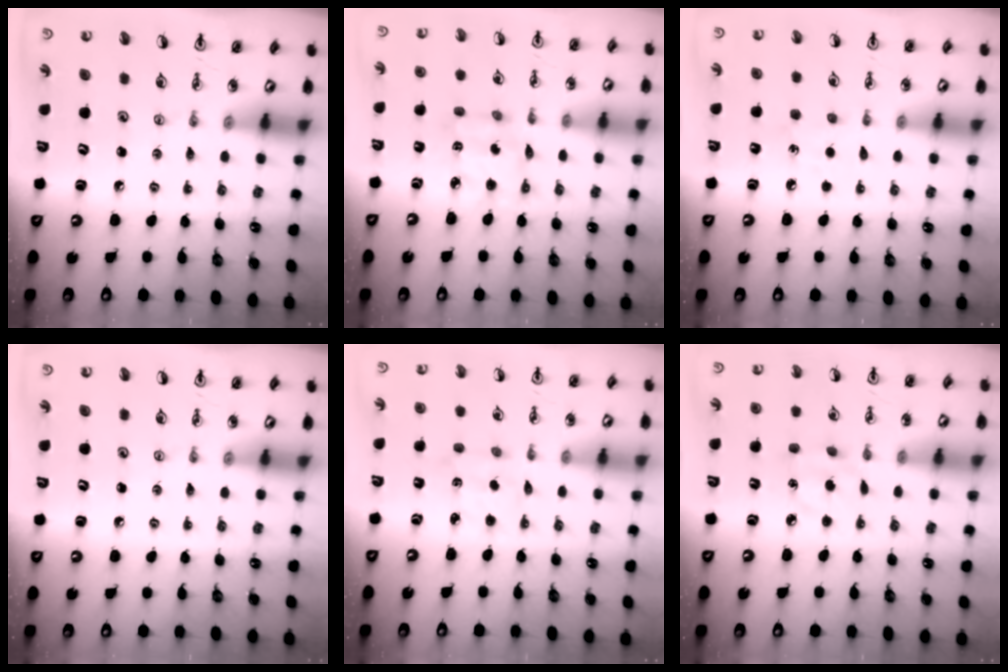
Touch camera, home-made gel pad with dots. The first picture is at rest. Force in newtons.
{"total": 3.9, "press": 3.9, "slide": 0.2}
{"total": 3.7, "press": 3.6, "slide": 0.4}
{"total": 0.0}
{"total": 2.3, "press": 2.1, "slide": 0.7}
{"total": 6.0, "press": 6.0, "slide": 0.7}